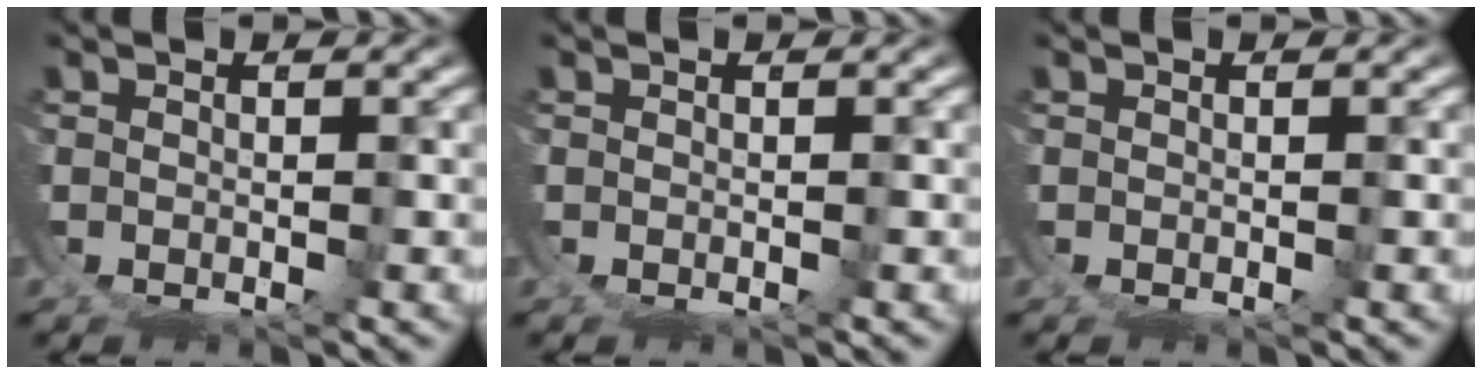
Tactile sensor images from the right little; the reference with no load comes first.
{"total": 0.0}
{"total": 0.0}